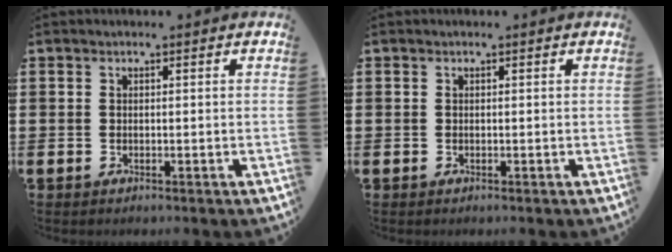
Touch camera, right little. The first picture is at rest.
{"total": 0.0}